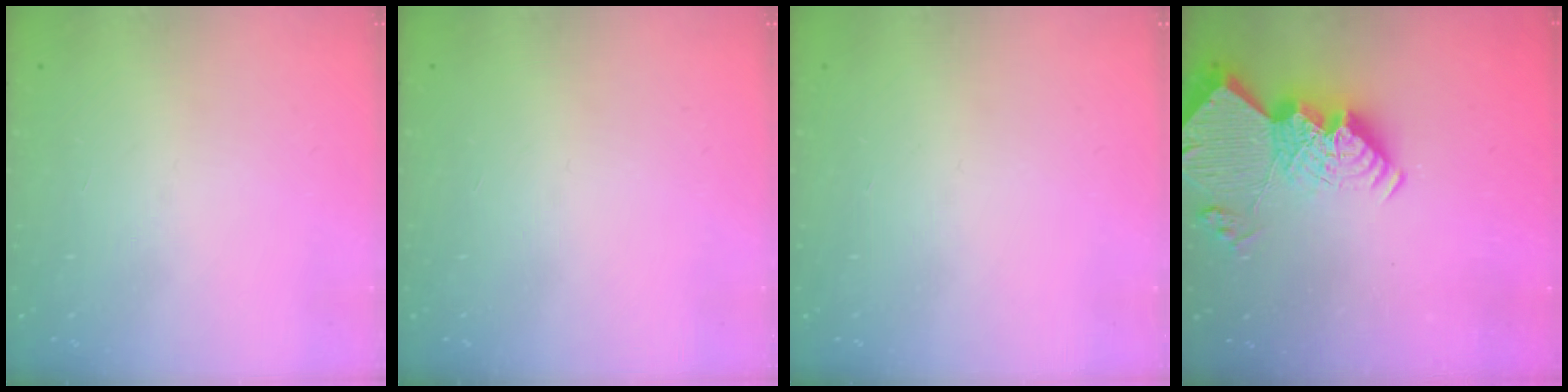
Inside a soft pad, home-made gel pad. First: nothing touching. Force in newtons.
{"total": 0.0}
{"total": 0.0}
{"total": 19.8, "press": 19.8, "slide": 1.9}